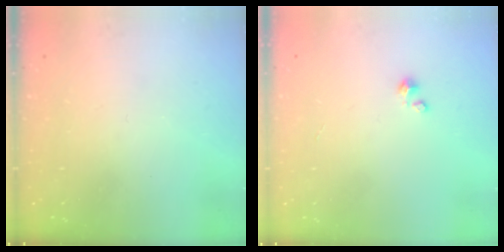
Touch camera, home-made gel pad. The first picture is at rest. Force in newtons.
{"total": 1.4, "press": 1.3, "slide": 0.3}